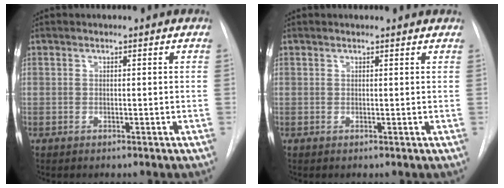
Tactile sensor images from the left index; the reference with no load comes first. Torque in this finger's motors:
{"motor_torque": [0.37, -0.54, -0.07, 0.00]}